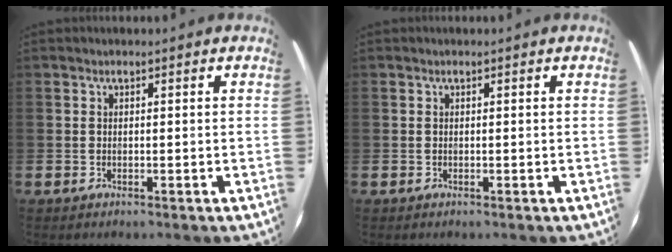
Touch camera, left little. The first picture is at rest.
{"total": 0.0}